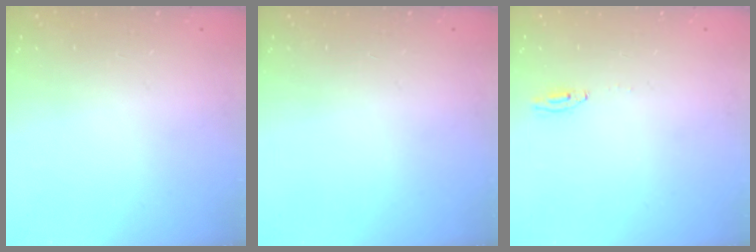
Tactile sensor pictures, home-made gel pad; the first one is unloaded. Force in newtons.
{"total": 0.0}
{"total": 2.0, "press": 2.0, "slide": 0.2}